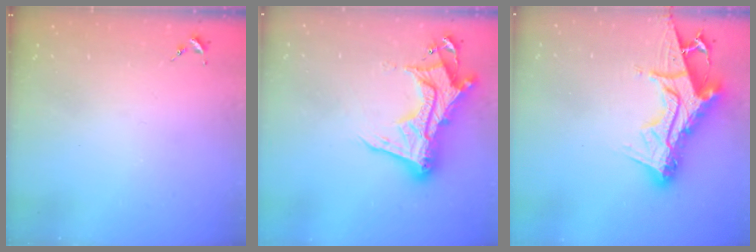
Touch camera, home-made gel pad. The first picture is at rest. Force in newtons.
{"total": 19.7, "press": 19.6, "slide": 1.3}
{"total": 19.4, "press": 19.4, "slide": 1.4}